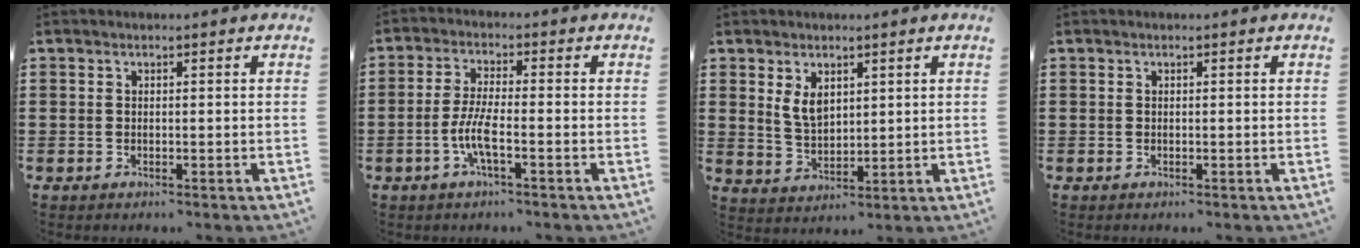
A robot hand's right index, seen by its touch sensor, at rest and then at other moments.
{"total": 5.2, "force": [-2.1, 0.8, 4.7], "torque": [-0.108, -0.010, -0.045]}
{"total": 4.2, "force": [2.0, 2.4, 2.8], "torque": [-0.054, 0.002, 0.035]}
{"total": 0.0}